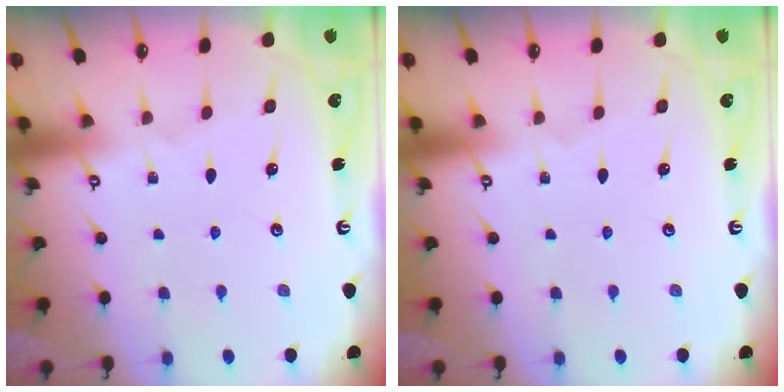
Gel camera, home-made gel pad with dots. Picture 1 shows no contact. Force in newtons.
{"total": 0.0}